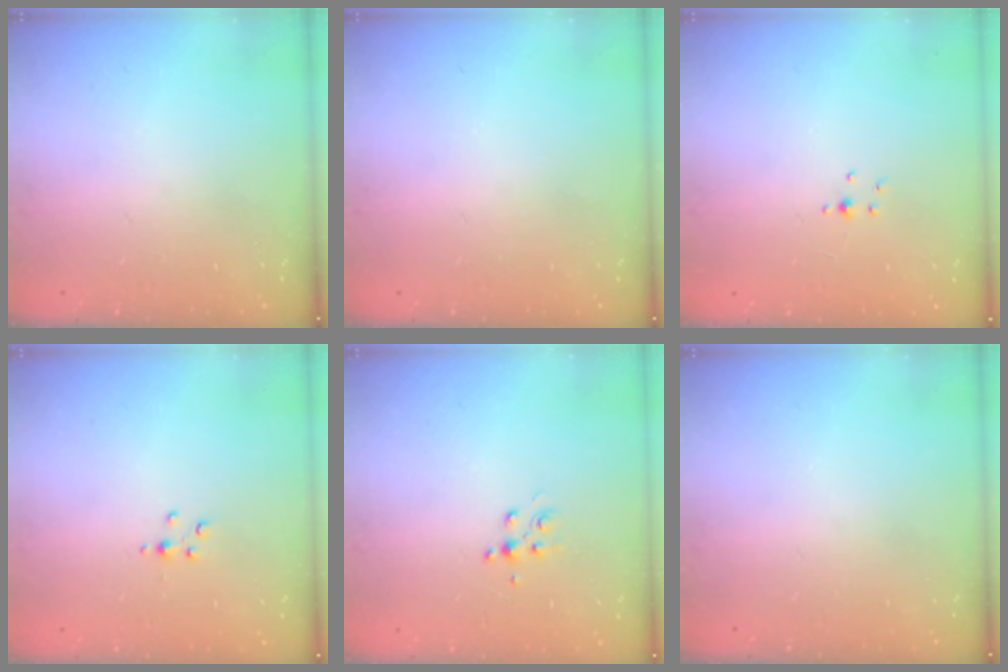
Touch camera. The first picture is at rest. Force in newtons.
{"total": 0.0}
{"total": 2.5, "press": 2.3, "slide": 1.0}
{"total": 3.0, "press": 3.0, "slide": 0.3}
{"total": 5.0, "press": 4.9, "slide": 1.2}
{"total": 0.0}